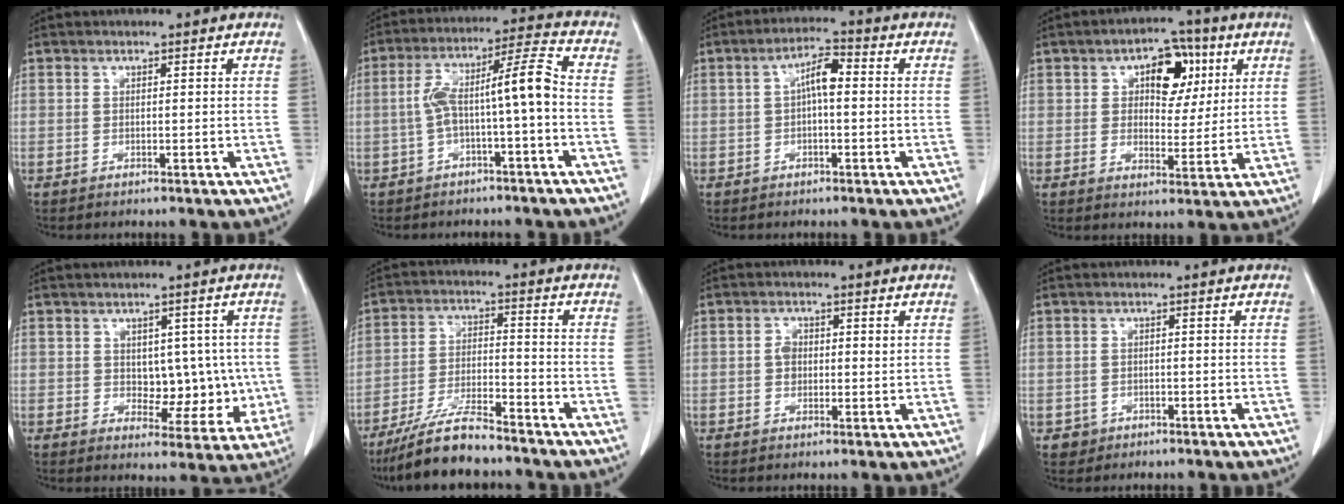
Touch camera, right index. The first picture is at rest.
{"total": 9.3, "force": [-1.4, 0.7, 9.2], "torque": [-0.163, 0.040, -0.026]}
{"total": 4.5, "force": [0.4, 1.3, 4.3], "torque": [-0.075, 0.018, 0.004]}
{"total": 8.4, "force": [3.2, 4.9, 6.1], "torque": [-0.078, 0.023, 0.049]}
{"total": 7.2, "force": [0.4, 4.8, 5.3], "torque": [-0.048, 0.011, 0.020]}
{"total": 9.2, "force": [-8.0, 1.5, 4.3], "torque": [-0.081, -0.017, -0.149]}
{"total": 2.8, "force": [0.5, 2.0, 1.9], "torque": [-0.031, 0.006, 0.007]}
{"total": 1.9, "force": [-0.8, 1.8, 0.0], "torque": [0.002, 0.009, -0.010]}